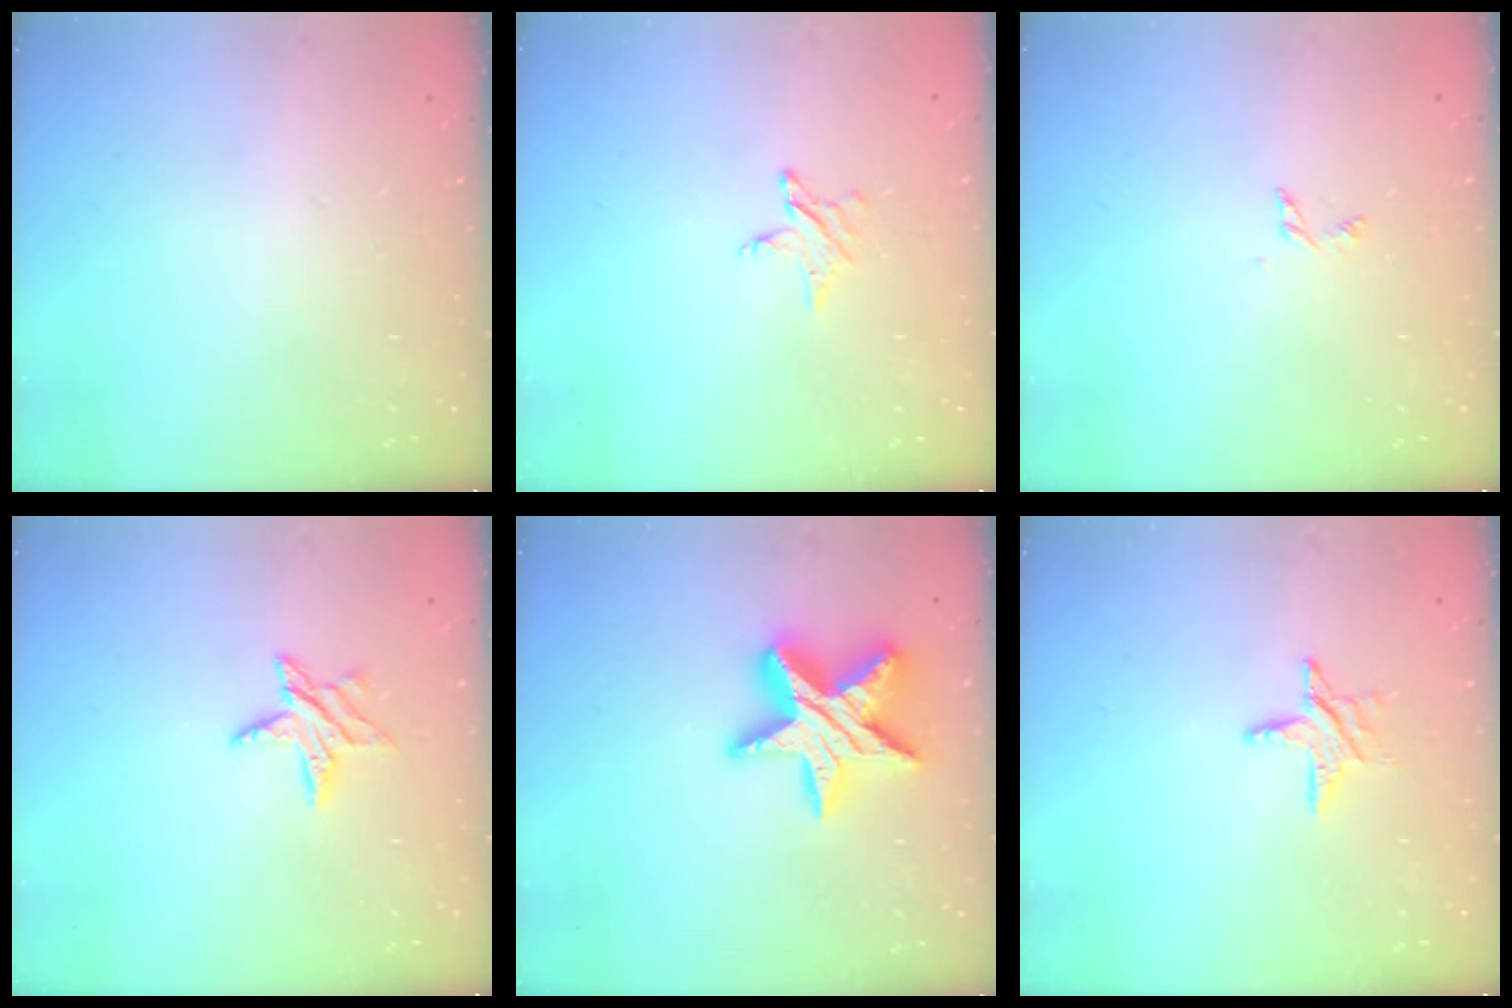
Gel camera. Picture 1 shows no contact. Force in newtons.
{"total": 2.9, "press": 2.8, "slide": 0.3}
{"total": 2.8, "press": 2.8, "slide": 0.3}
{"total": 7.0, "press": 7.0, "slide": 0.4}
{"total": 17.3, "press": 17.2, "slide": 1.5}
{"total": 6.9, "press": 6.9, "slide": 0.5}